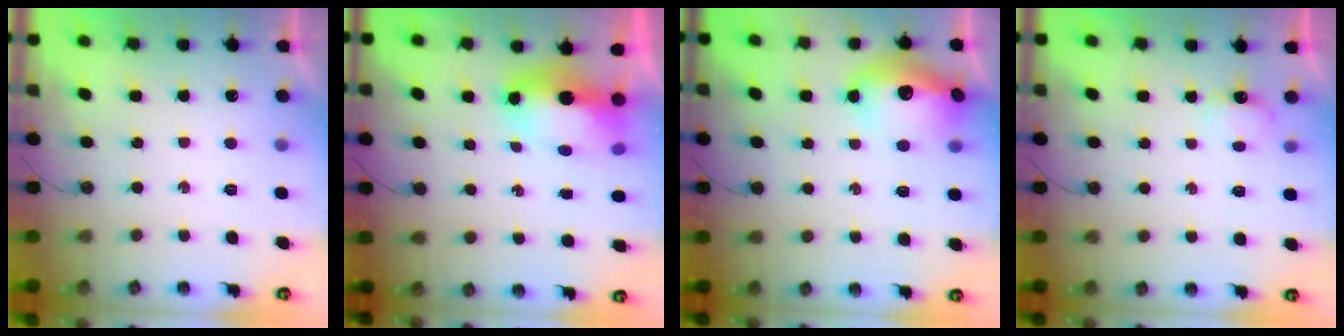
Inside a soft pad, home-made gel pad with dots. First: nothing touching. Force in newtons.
{"total": 9.5, "press": 9.4, "slide": 1.5}
{"total": 15.8, "press": 15.7, "slide": 1.4}
{"total": 3.6, "press": 3.5, "slide": 0.7}